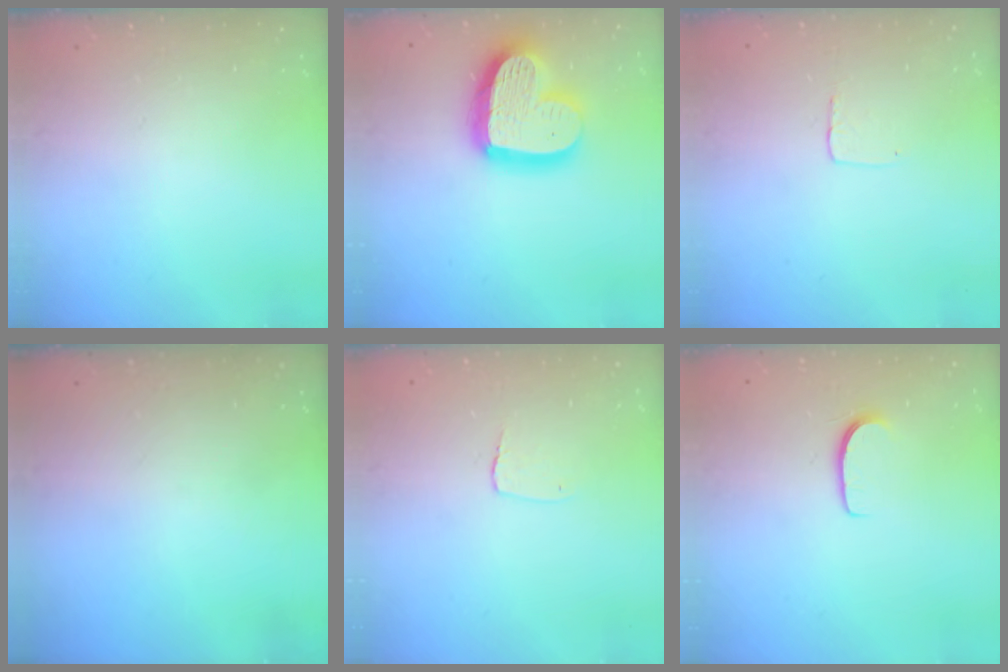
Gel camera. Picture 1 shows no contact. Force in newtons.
{"total": 19.1, "press": 19.0, "slide": 2.0}
{"total": 2.7, "press": 2.7, "slide": 0.1}
{"total": 0.0}
{"total": 3.1, "press": 3.1, "slide": 0.3}
{"total": 5.4, "press": 5.3, "slide": 0.5}